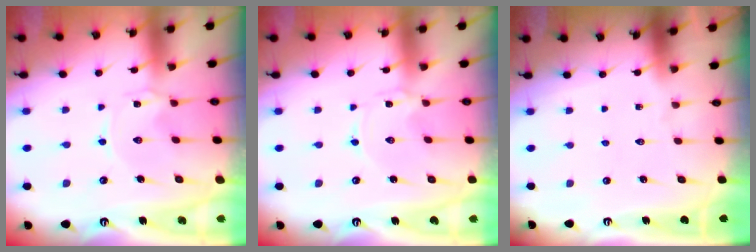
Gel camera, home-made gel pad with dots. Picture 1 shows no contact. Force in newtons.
{"total": 0.0}
{"total": 0.0}